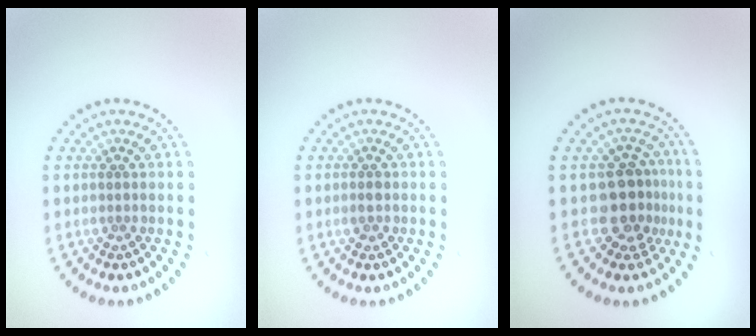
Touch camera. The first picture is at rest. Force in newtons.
{"total": 0.9, "press": 0.9, "slide": 0.1}
{"total": 4.0, "press": 3.3, "slide": 2.2}